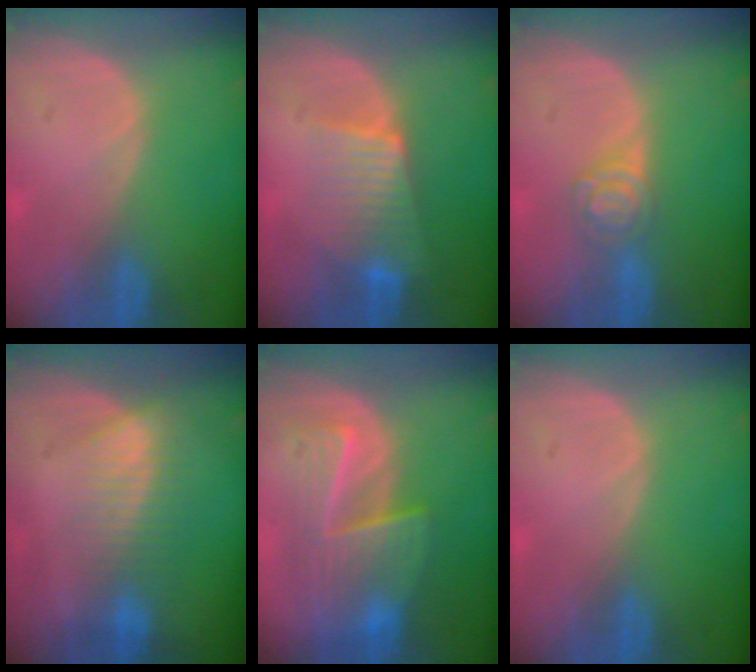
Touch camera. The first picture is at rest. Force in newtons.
{"total": 6.6, "press": 6.2, "slide": 2.4}
{"total": 4.4, "press": 3.9, "slide": 1.9}
{"total": 7.1, "press": 6.3, "slide": 3.4}
{"total": 8.1, "press": 7.9, "slide": 1.9}
{"total": 0.0}